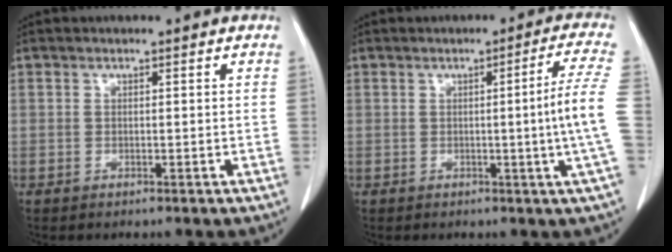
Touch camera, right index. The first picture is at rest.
{"total": 7.5, "force": [-0.8, -2.3, 7.1], "torque": [-0.090, -0.010, -0.013]}